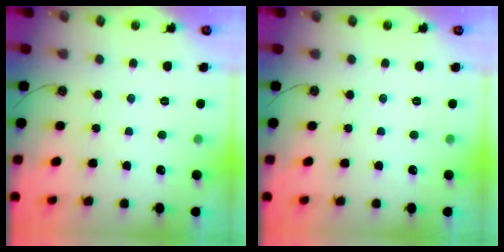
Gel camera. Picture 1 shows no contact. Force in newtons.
{"total": 0.0}